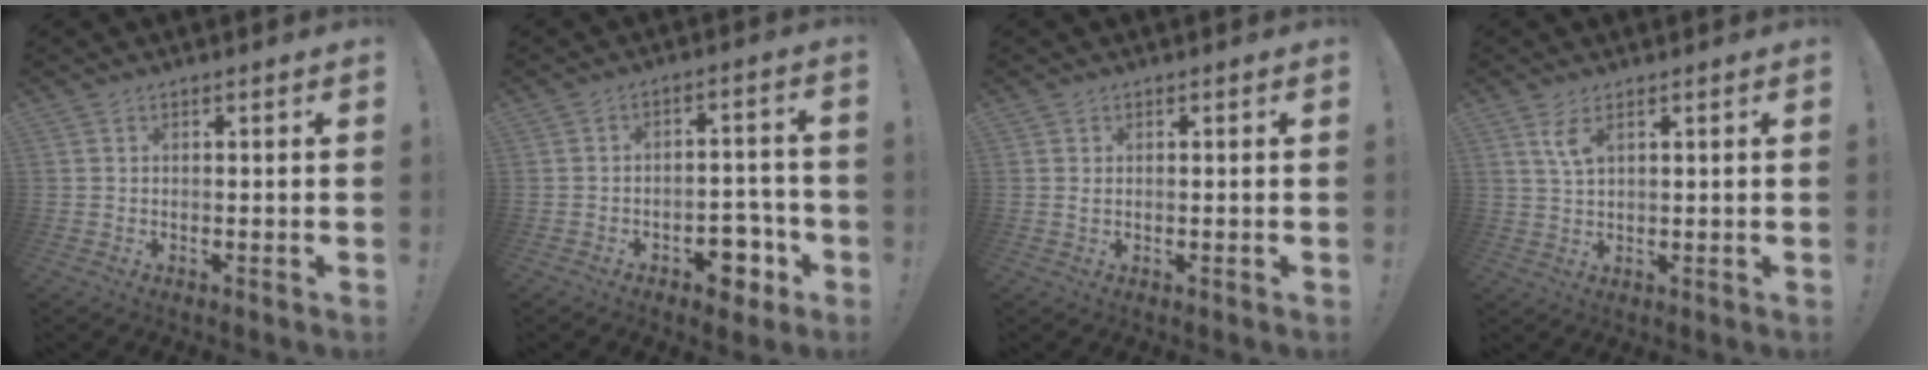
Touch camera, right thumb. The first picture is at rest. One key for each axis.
{"total": 8.7, "fx": -4.5, "fy": 5.5, "fz": 5.0, "tx": -0.037, "ty": 0.040, "tz": -0.073}
{"total": 1.0, "fx": 0.7, "fy": 0.5, "fz": 0.6, "tx": -0.005, "ty": 0.000, "tz": 0.010}
{"total": 4.5, "fx": 2.3, "fy": 1.7, "fz": 3.5, "tx": -0.073, "ty": -0.003, "tz": 0.041}